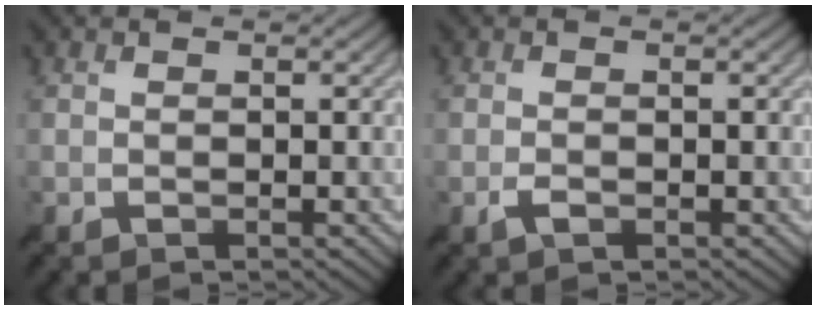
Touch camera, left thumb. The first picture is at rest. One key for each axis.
{"total": 0.9, "fx": -0.4, "fy": 0.4, "fz": 0.8, "tx": -0.019, "ty": 0.002, "tz": -0.009}